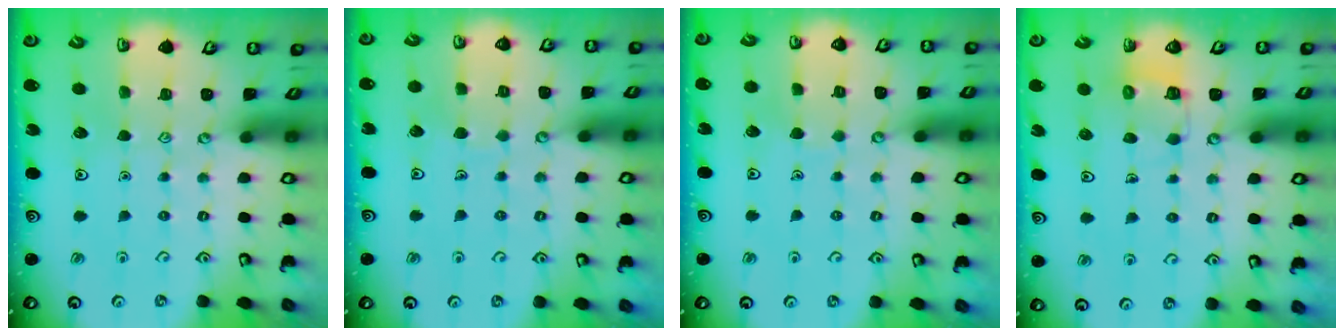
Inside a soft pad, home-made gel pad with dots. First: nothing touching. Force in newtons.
{"total": 3.5, "press": 3.5, "slide": 0.3}
{"total": 2.4, "press": 2.4, "slide": 0.1}
{"total": 5.6, "press": 5.6, "slide": 0.4}